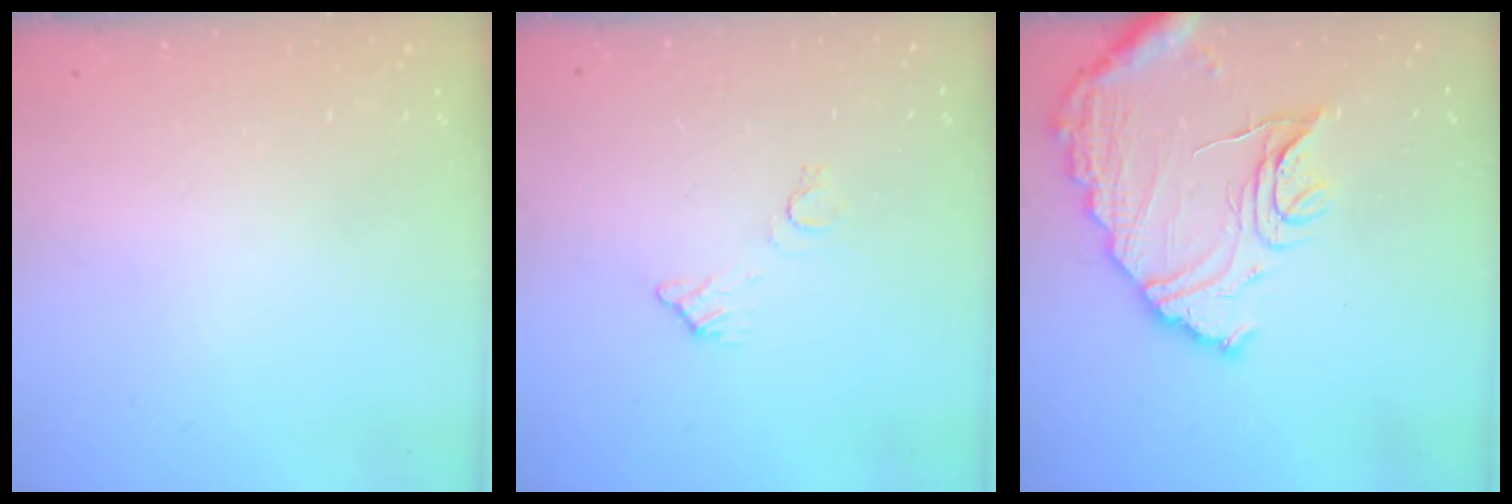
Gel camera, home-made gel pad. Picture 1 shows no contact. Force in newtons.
{"total": 5.2, "press": 5.2, "slide": 0.2}
{"total": 14.9, "press": 14.8, "slide": 1.2}